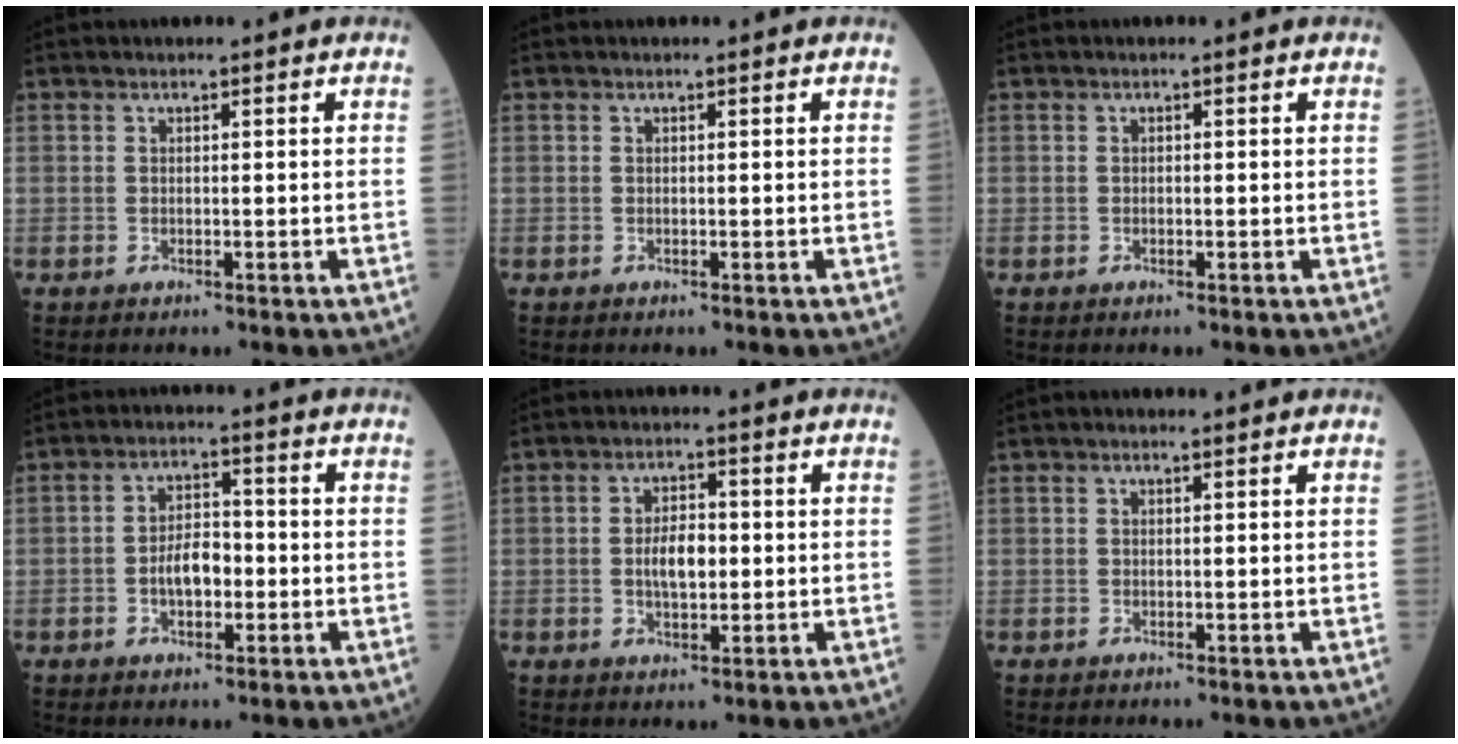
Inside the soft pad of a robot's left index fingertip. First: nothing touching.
{"total": 0.0}
{"total": 0.0}
{"total": 5.4, "force": [-1.3, 2.7, 4.5], "torque": [-0.089, 0.012, -0.024]}
{"total": 5.1, "force": [-0.1, 2.3, 4.5], "torque": [-0.090, 0.007, -0.002]}
{"total": 0.6, "force": [0.3, 0.2, 0.4], "torque": [-0.013, 0.001, 0.002]}